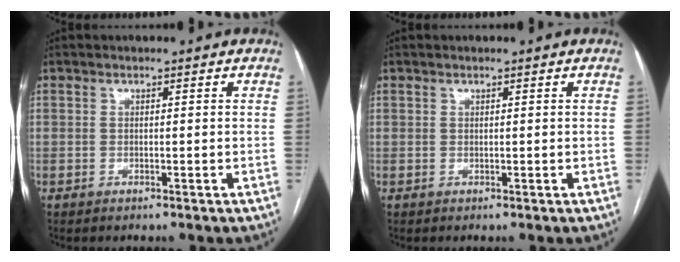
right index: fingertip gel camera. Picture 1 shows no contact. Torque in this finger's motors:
{"motor_torque": [0.00, 0.00, 0.03, 0.00]}